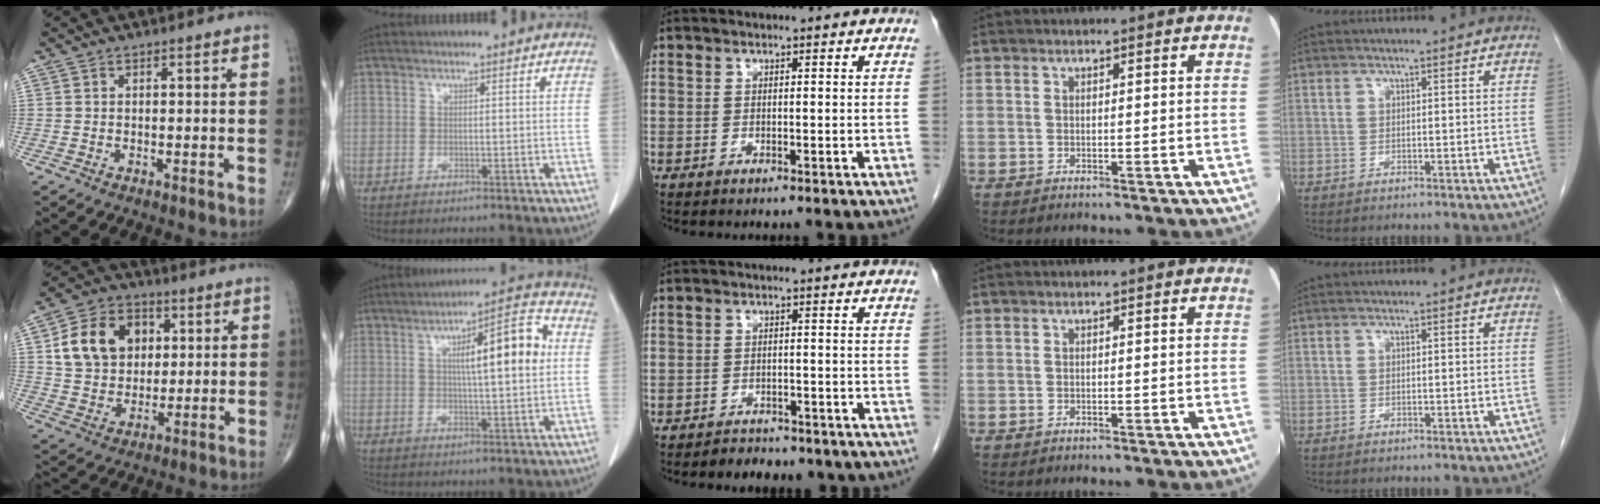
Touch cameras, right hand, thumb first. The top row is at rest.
{"thumb": {"total": 14.5, "force": [3.8, 11.2, 8.4], "torque": [-0.117, 0.004, 0.065]}, "index": {"total": 11.7, "force": [2.3, 2.2, 11.3], "torque": [-0.165, 0.026, 0.032]}, "middle": {"total": 4.8, "force": [-4.0, 2.4, 1.3], "torque": [-0.018, 0.006, -0.046]}}